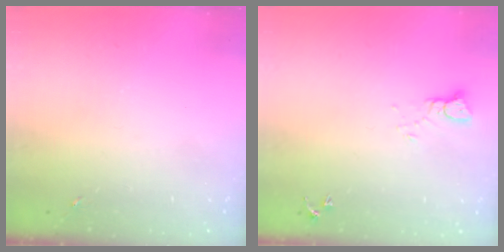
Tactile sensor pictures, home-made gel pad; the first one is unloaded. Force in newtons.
{"total": 3.1, "press": 3.1, "slide": 0.1}